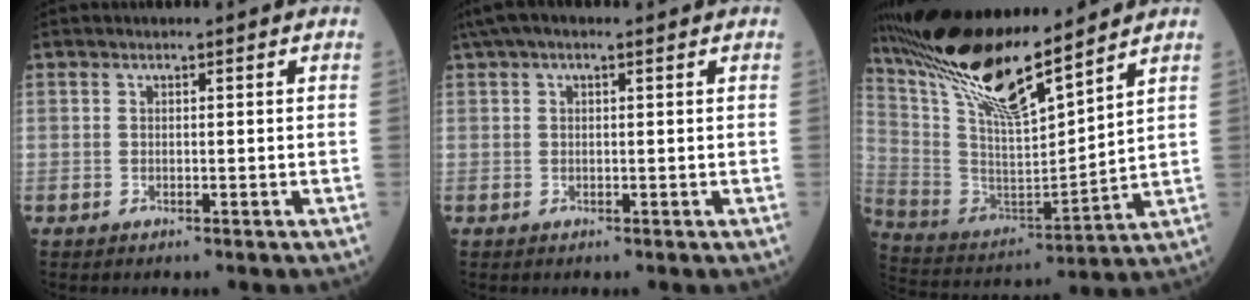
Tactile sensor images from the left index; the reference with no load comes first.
{"total": 5.3, "force": [3.6, 1.4, 3.6], "torque": [-0.074, 0.047, 0.064]}
{"total": 17.9, "force": [14.8, 1.7, 10.0], "torque": [-0.197, -0.002, 0.287]}